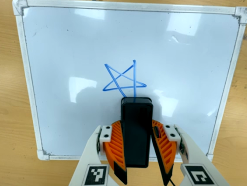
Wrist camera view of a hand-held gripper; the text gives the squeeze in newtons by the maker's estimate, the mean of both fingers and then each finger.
{"total": 9.5, "left": 7.7, "right": 11.3}